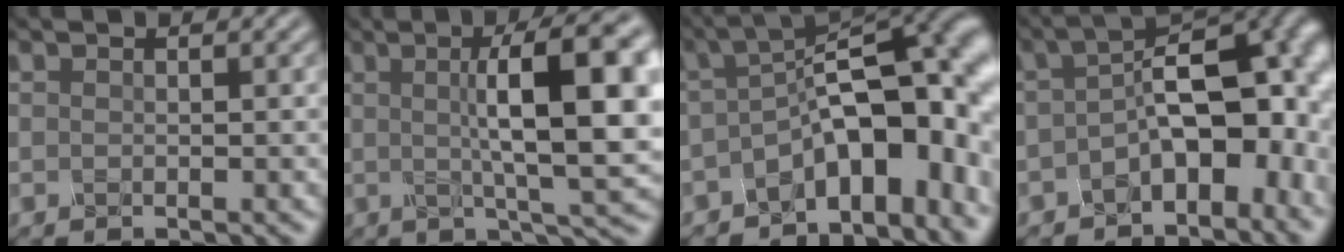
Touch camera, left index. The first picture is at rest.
{"total": 12.7, "force": [1.7, 2.9, 12.2], "torque": [-0.155, 0.013, 0.022]}
{"total": 11.3, "force": [-3.2, 5.0, 9.6], "torque": [-0.115, 0.017, -0.059]}
{"total": 9.7, "force": [-1.7, 5.0, 8.1], "torque": [-0.102, 0.020, -0.034]}